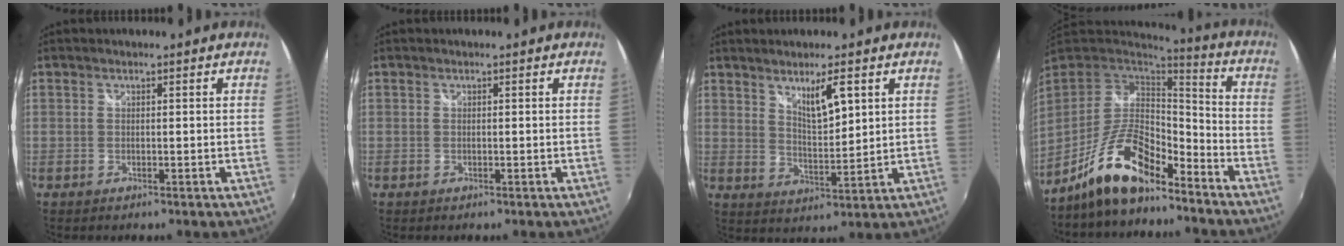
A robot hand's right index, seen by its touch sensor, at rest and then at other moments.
{"total": 0.0}
{"total": 7.3, "force": [4.3, 1.5, 5.8], "torque": [-0.097, -0.007, 0.083]}
{"total": 14.4, "force": [-10.7, 4.1, 8.8], "torque": [-0.187, -0.001, -0.196]}